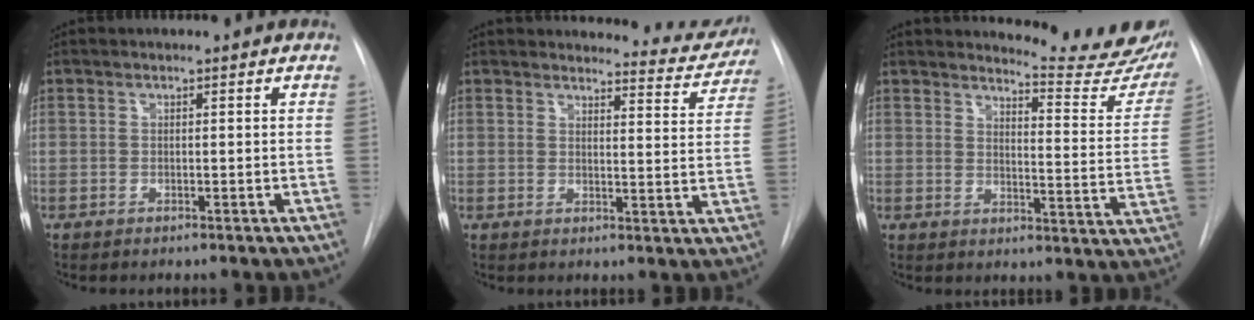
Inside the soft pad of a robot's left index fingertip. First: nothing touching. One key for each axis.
{"total": 7.8, "fx": 7.7, "fy": 1.1, "fz": 0.2, "tx": 0.014, "ty": -0.037, "tz": 0.077}
{"total": 16.1, "fx": 15.6, "fy": 1.1, "fz": 3.9, "tx": -0.035, "ty": -0.112, "tz": 0.164}